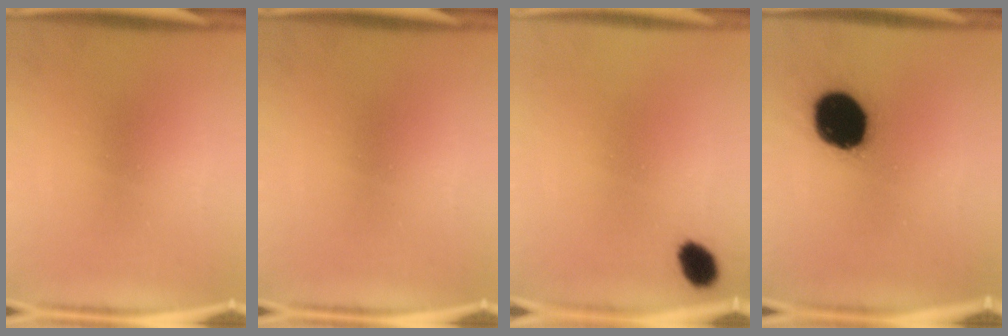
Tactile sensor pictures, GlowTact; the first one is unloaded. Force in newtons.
{"total": 0.0}
{"total": 4.8}
{"total": 19.6}